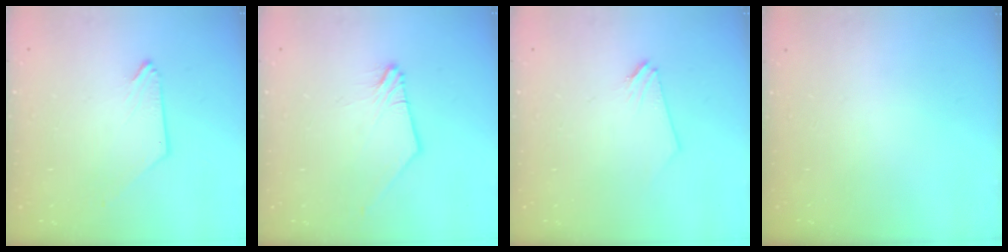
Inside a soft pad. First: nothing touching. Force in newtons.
{"total": 1.2, "press": 1.2, "slide": 0.3}
{"total": 0.0}
{"total": 0.0}